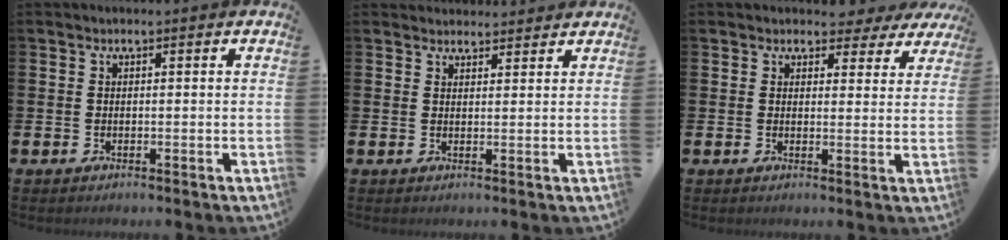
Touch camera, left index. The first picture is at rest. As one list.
[{"total": 2.4, "force": [2.3, 0.6, -0.2], "torque": [0.008, -0.011, 0.041]}, {"total": 3.1, "force": [2.7, 1.5, 0.4], "torque": [0.001, -0.015, 0.043]}]